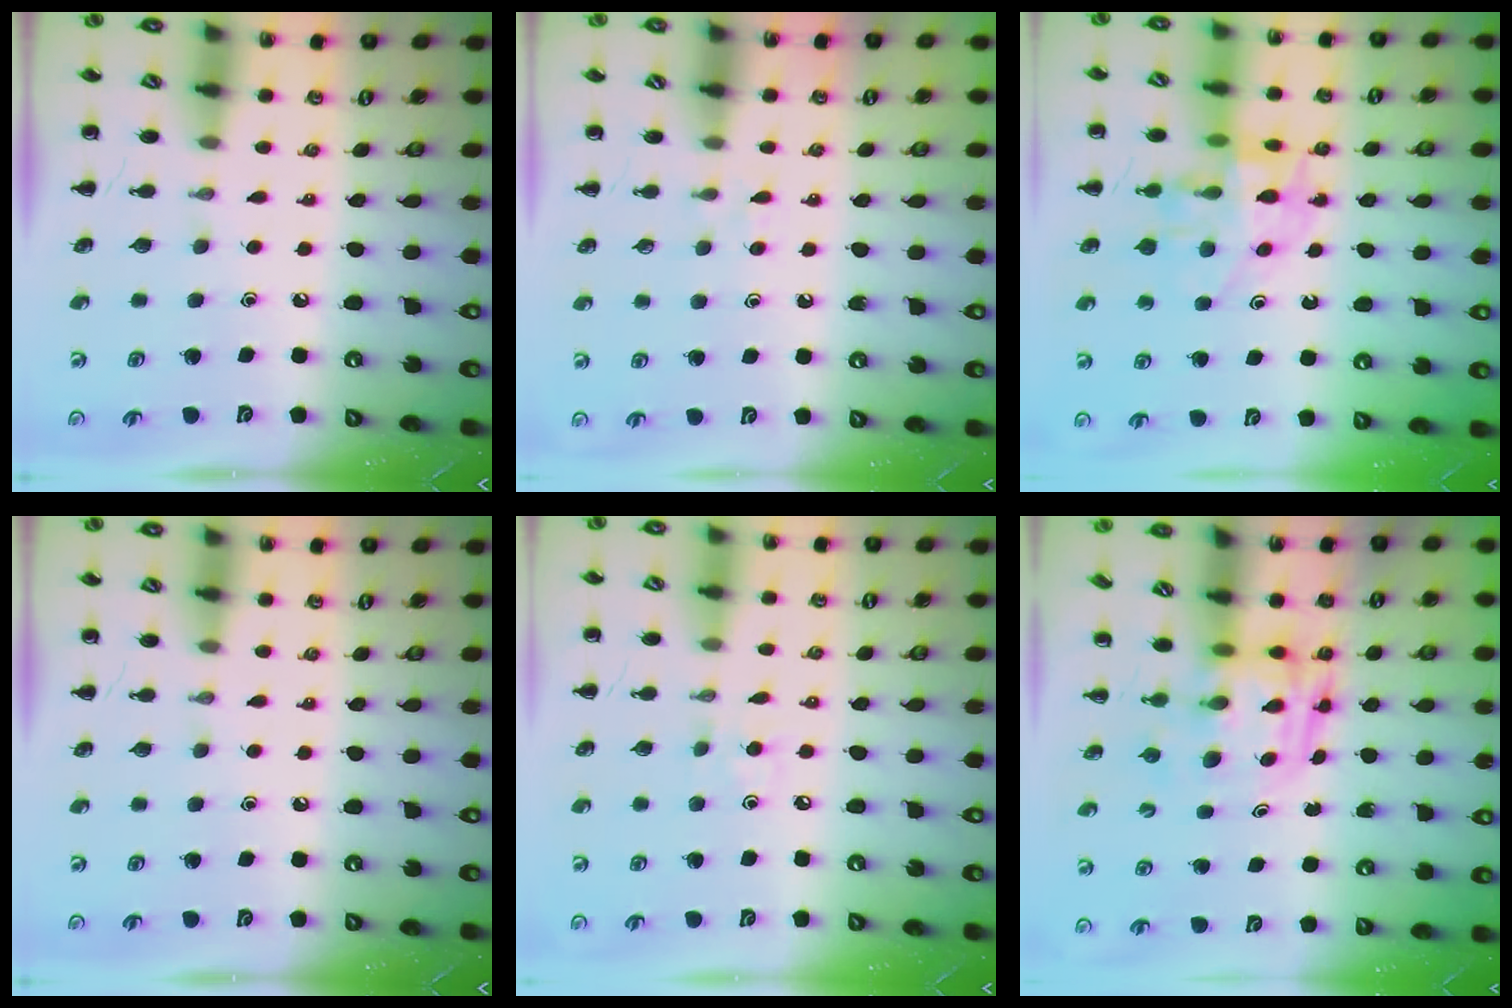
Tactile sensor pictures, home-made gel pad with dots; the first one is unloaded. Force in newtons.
{"total": 2.4, "press": 2.3, "slide": 1.0}
{"total": 12.7, "press": 12.2, "slide": 3.4}
{"total": 0.0}
{"total": 2.5, "press": 2.3, "slide": 0.8}
{"total": 3.8, "press": 3.7, "slide": 0.7}